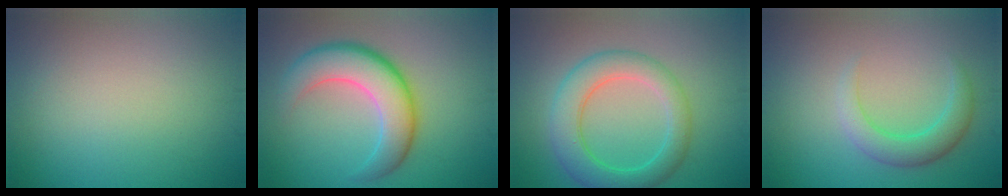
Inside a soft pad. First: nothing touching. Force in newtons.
{"total": 7.0, "press": 7.0, "slide": 0.5}
{"total": 5.6, "press": 5.6, "slide": 0.1}
{"total": 3.2, "press": 3.2, "slide": 0.2}